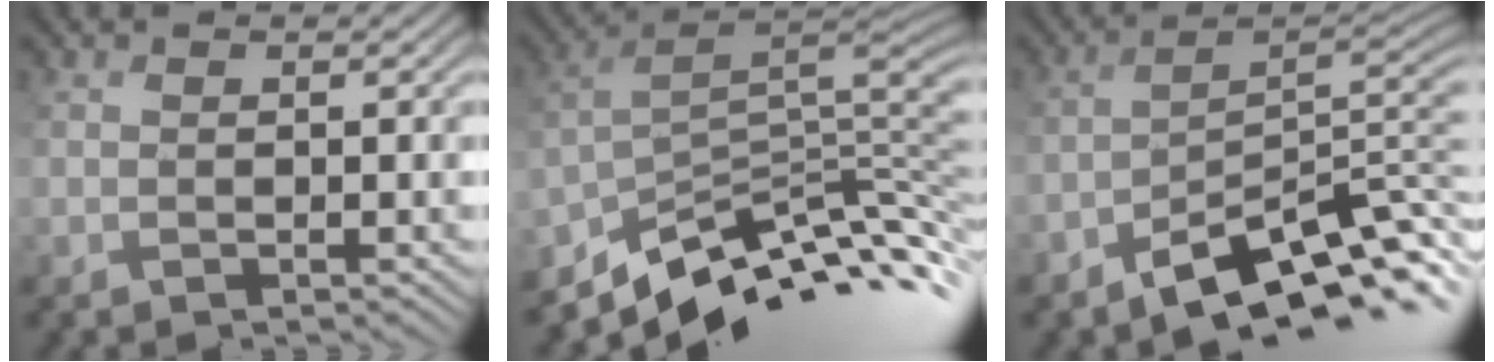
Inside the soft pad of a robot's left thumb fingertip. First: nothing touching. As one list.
[{"total": 9.7, "force": [-5.8, 3.4, 6.9], "torque": [-0.143, 0.011, -0.095]}, {"total": 11.1, "force": [-7.6, 3.2, 7.4], "torque": [-0.125, -0.005, -0.117]}]